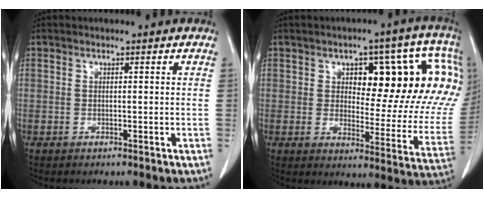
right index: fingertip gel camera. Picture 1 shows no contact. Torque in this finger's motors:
{"motor_torque": [1.17, 0.97, 0.35, 0.08]}